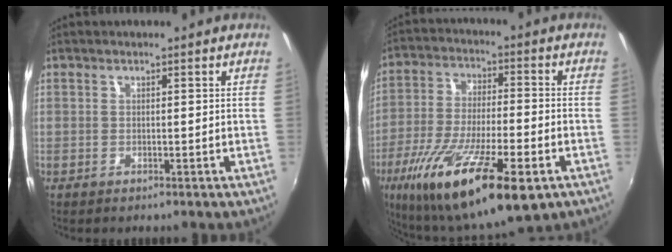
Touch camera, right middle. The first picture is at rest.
{"total": 23.8, "force": [-12.4, 6.7, 19.2], "torque": [-0.366, -0.067, -0.210]}